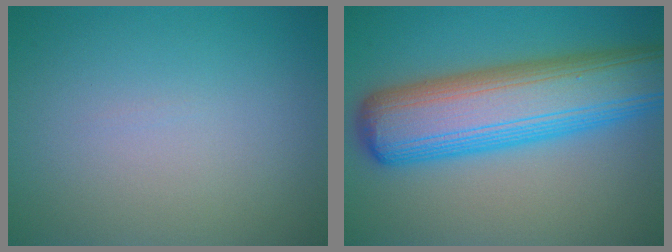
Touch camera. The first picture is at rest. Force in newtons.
{"total": 11.8, "press": 11.8, "slide": 0.3}